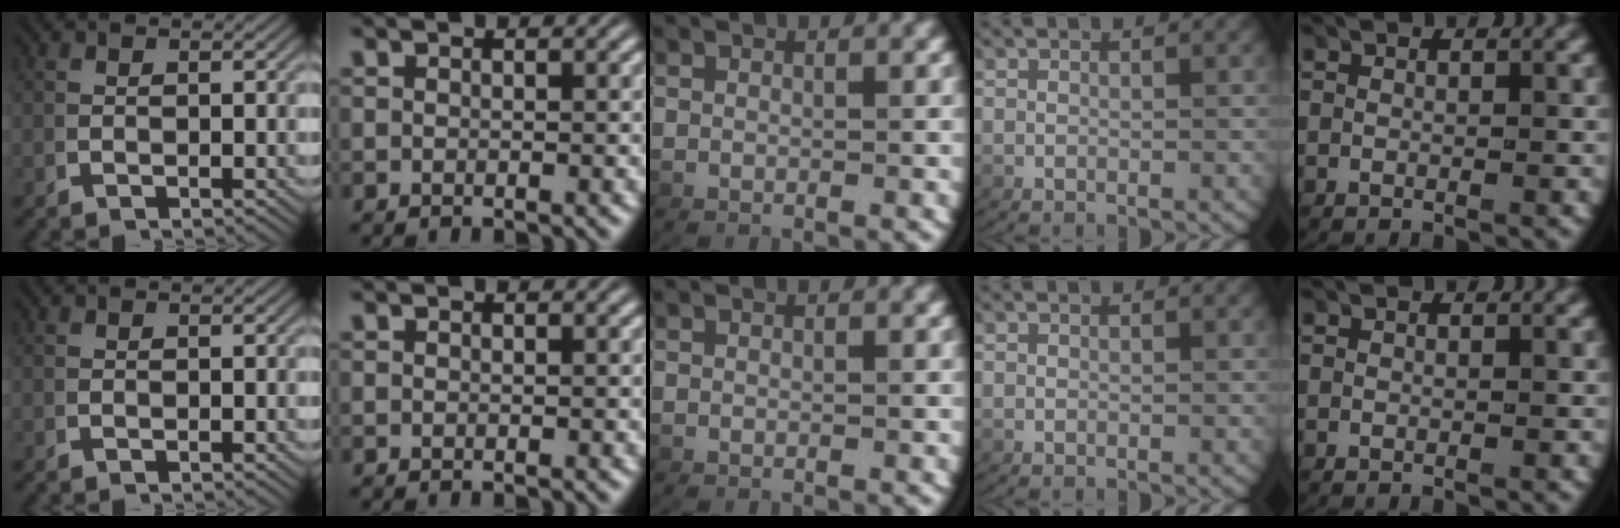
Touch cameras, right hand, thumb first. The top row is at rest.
{}